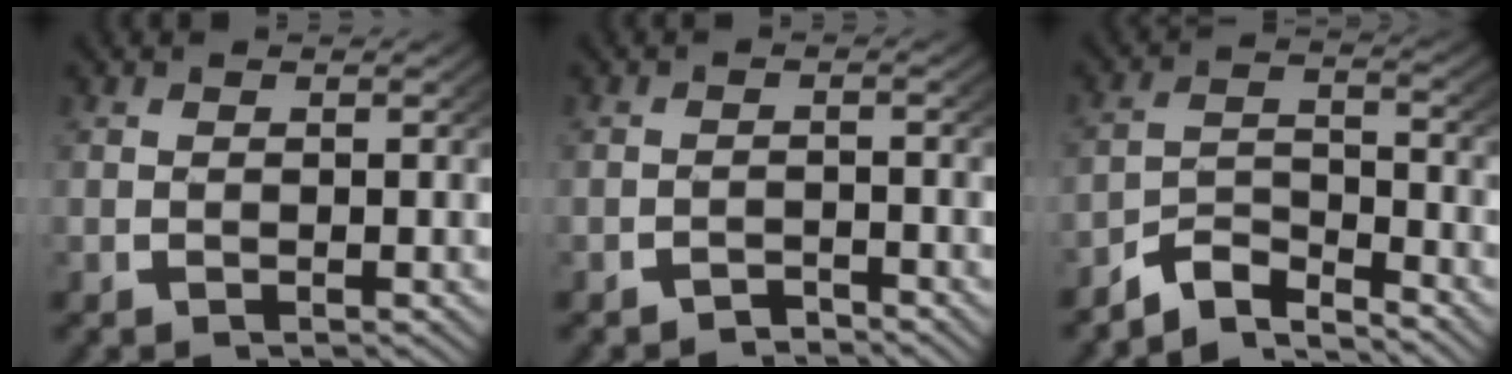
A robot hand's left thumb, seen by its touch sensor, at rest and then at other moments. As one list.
[{"total": 1.7, "force": [-1.7, 0.3, 0.2], "torque": [-0.001, -0.006, -0.028]}, {"total": 5.9, "force": [-4.2, 3.0, 2.8], "torque": [-0.051, -0.017, -0.073]}]